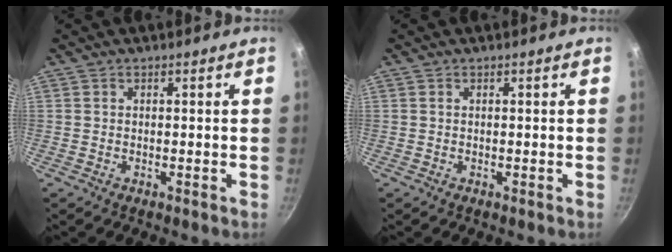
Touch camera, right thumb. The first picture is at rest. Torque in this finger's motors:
{"motor_torque": [-0.02, 0.19, 0.28, -0.12, -0.01]}